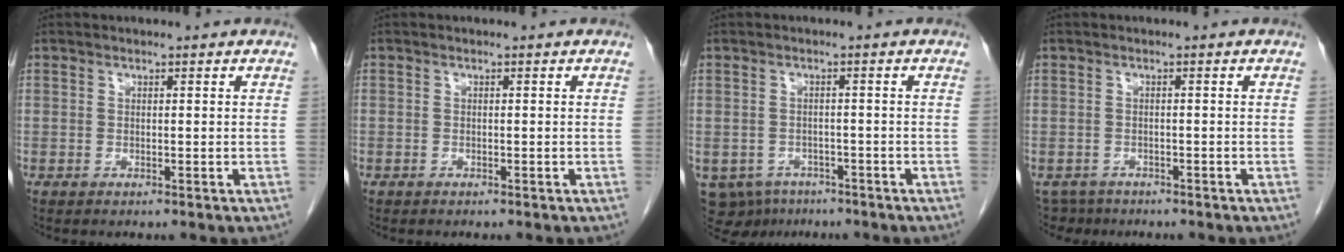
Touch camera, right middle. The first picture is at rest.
{"total": 0.0}
{"total": 7.9, "force": [-5.3, 5.6, 1.9], "torque": [-0.045, -0.003, -0.069]}
{"total": 3.8, "force": [-3.1, 2.1, -0.1], "torque": [0.004, -0.002, -0.051]}